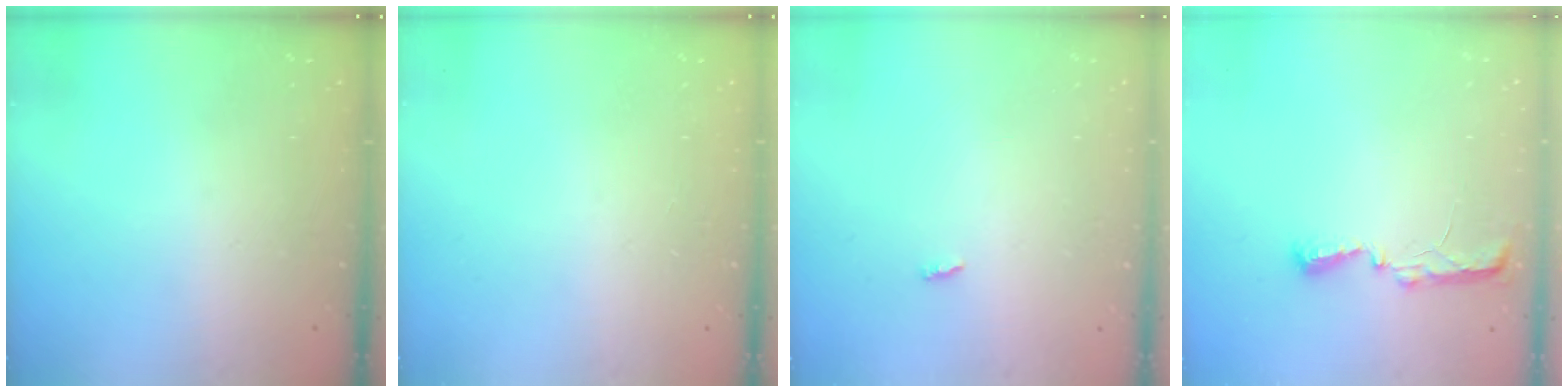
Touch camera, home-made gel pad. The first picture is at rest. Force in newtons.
{"total": 0.0}
{"total": 1.9, "press": 1.9, "slide": 0.2}
{"total": 5.4, "press": 5.3, "slide": 0.7}